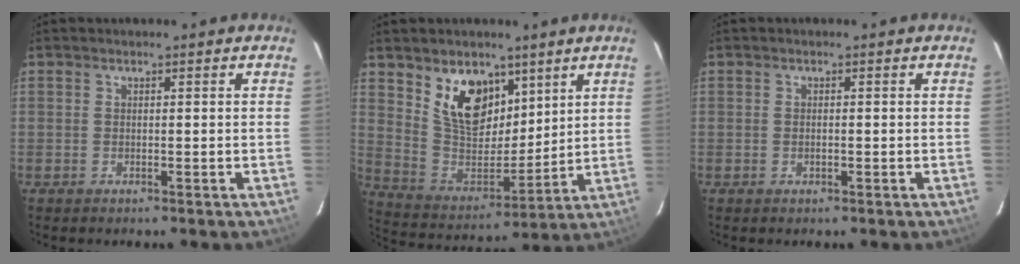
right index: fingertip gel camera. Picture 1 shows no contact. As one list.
[{"total": 13.8, "force": [7.8, 8.2, 7.8], "torque": [-0.147, -0.006, 0.158]}, {"total": 0.6, "force": [-0.2, 0.5, 0.4], "torque": [-0.006, -0.001, -0.003]}]